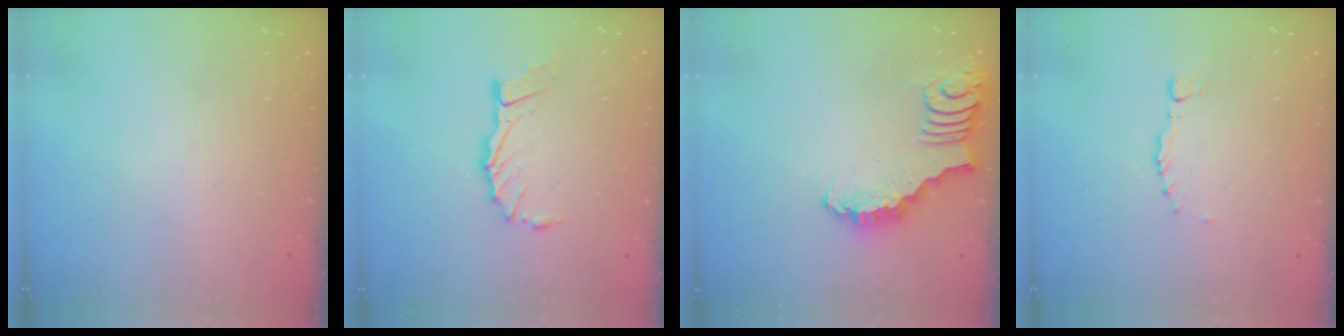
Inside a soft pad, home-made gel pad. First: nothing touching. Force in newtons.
{"total": 10.1, "press": 10.0, "slide": 1.2}
{"total": 2.2, "press": 2.2, "slide": 0.0}
{"total": 0.0}